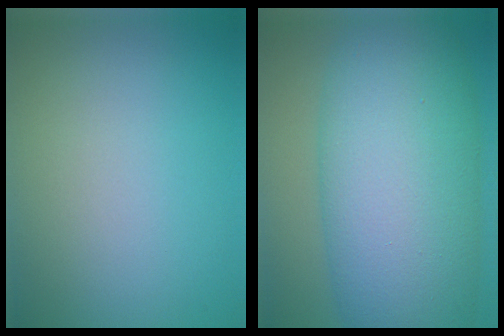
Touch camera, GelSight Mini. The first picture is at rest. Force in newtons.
{"total": 14.9, "press": 14.9, "slide": 0.0}